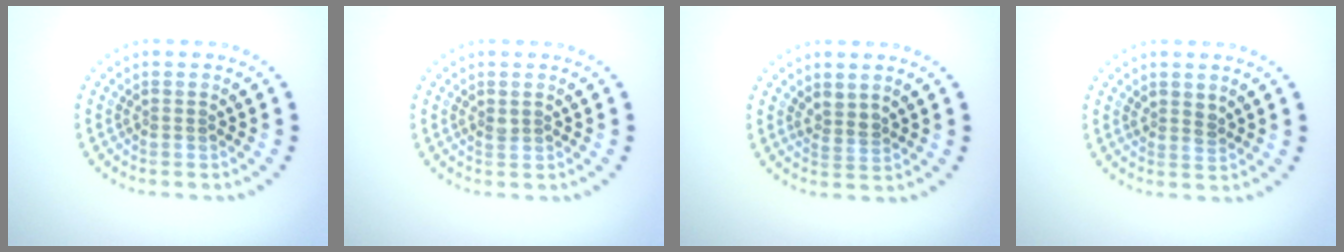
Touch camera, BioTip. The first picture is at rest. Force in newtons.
{"total": 0.6, "press": 0.5, "slide": 0.3}
{"total": 1.6, "press": 1.2, "slide": 1.1}
{"total": 1.1, "press": 0.9, "slide": 0.5}